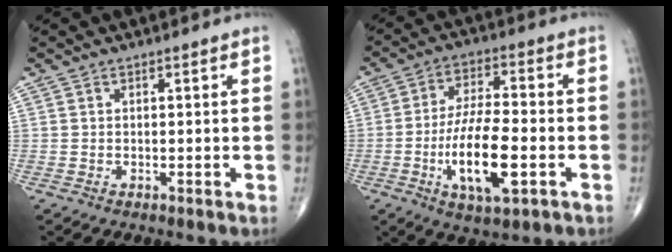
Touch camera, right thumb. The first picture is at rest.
{"total": 13.8, "force": [-3.9, 4.6, 12.4], "torque": [-0.223, 0.010, -0.068]}